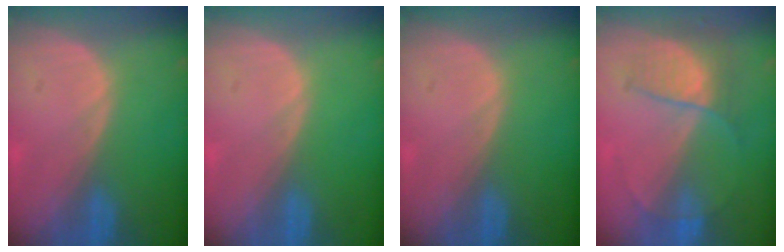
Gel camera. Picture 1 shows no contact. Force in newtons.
{"total": 0.0}
{"total": 0.0}
{"total": 7.3, "press": 6.2, "slide": 3.9}